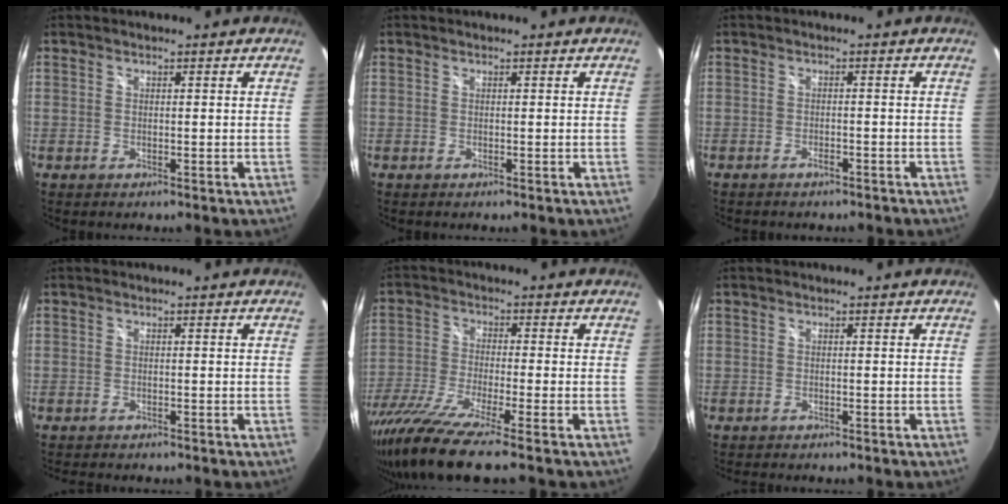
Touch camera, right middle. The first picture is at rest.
{"total": 0.0}
{"total": 2.3, "force": [-2.0, 0.8, 0.8], "torque": [-0.023, -0.003, -0.031]}
{"total": 2.2, "force": [-2.0, 0.5, 0.6], "torque": [-0.016, -0.006, -0.031]}
{"total": 13.0, "force": [-10.3, -0.5, 8.0], "torque": [-0.175, -0.044, -0.190]}
{"total": 1.5, "force": [-1.4, 0.4, 0.3], "torque": [-0.011, -0.004, -0.022]}